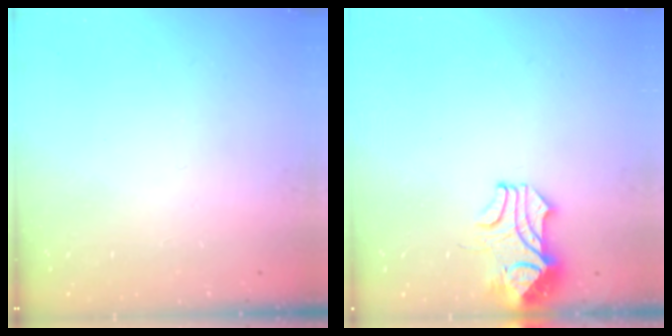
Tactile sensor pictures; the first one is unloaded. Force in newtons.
{"total": 2.4, "press": 2.2, "slide": 1.0}